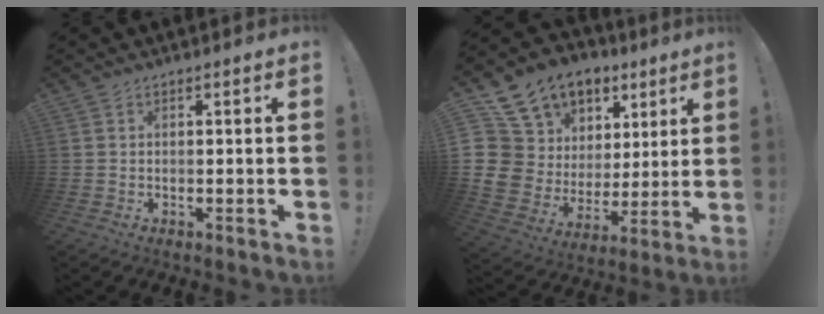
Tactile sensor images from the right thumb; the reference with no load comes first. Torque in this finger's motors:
{"motor_torque": [1.90, 2.48, 0.32, 0.30, 0.23]}